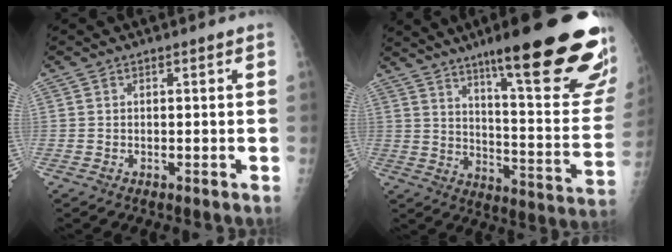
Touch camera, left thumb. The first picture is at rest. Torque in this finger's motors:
{"motor_torque": [2.23, 0.85, 1.56, -1.20, 0.37]}